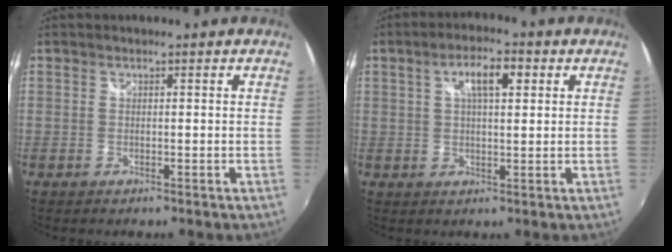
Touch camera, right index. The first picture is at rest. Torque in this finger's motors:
{"motor_torque": [0.13, 0.03, 0.20, 0.05]}